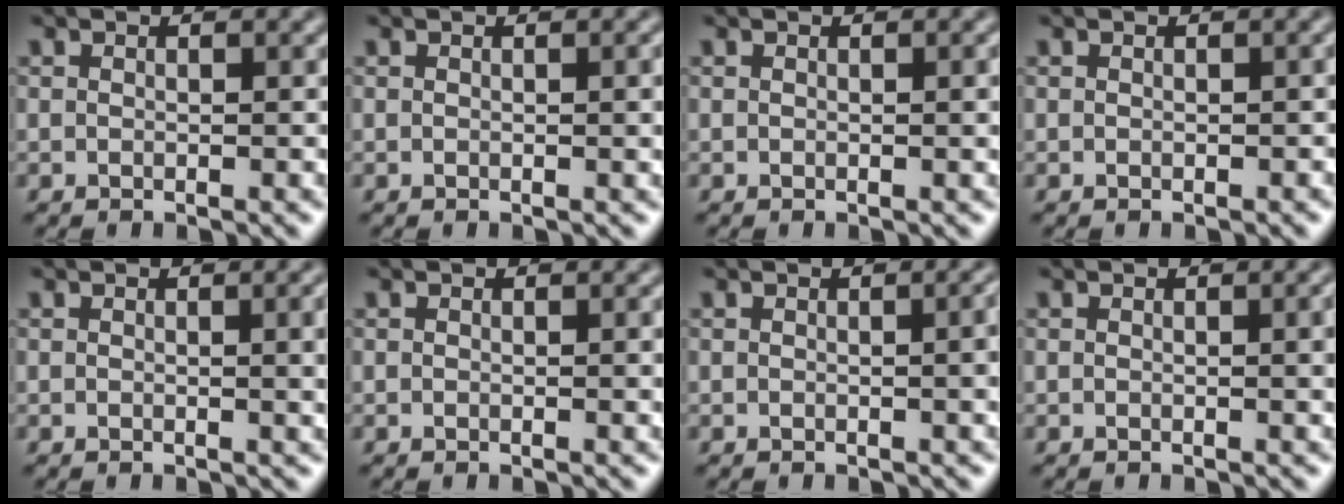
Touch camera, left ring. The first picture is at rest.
{"total": 1.3, "force": [0.1, 0.3, 1.2], "torque": [-0.014, 0.002, 0.001]}
{"total": 1.0, "force": [0.1, 0.2, 1.0], "torque": [-0.011, 0.001, 0.000]}
{"total": 0.0}
{"total": 3.3, "force": [0.4, 1.1, 3.0], "torque": [-0.029, 0.006, 0.002]}
{"total": 0.9, "force": [0.1, 0.2, 0.9], "torque": [-0.010, 0.001, 0.001]}
{"total": 3.1, "force": [0.1, 1.2, 2.9], "torque": [-0.022, 0.007, 0.001]}
{"total": 2.1, "force": [0.2, 0.6, 2.0], "torque": [-0.020, 0.002, 0.000]}